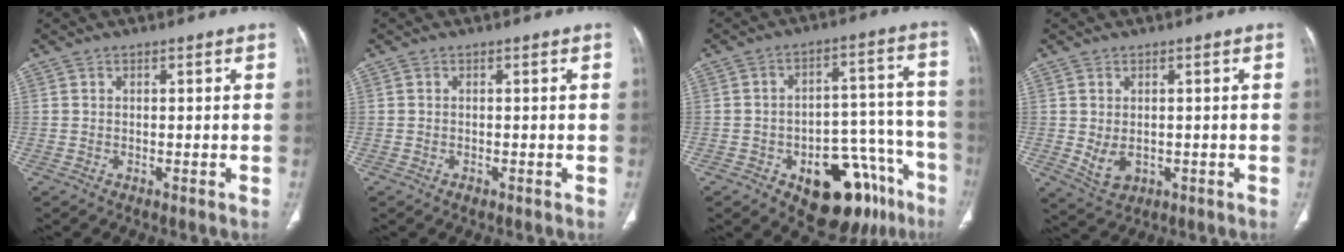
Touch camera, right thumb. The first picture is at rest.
{"total": 0.6, "force": [-0.3, 0.4, 0.2], "torque": [-0.004, 0.001, -0.005]}
{"total": 19.3, "force": [-10.5, 10.2, 12.6], "torque": [-0.088, 0.088, -0.136]}
{"total": 4.2, "force": [-0.3, 3.1, 2.9], "torque": [-0.048, -0.004, 0.011]}